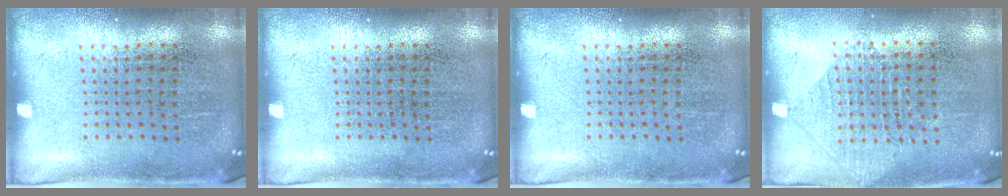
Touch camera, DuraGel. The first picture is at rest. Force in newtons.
{"total": 0.0}
{"total": 0.0}
{"total": 0.9, "press": 0.9, "slide": 0.2}